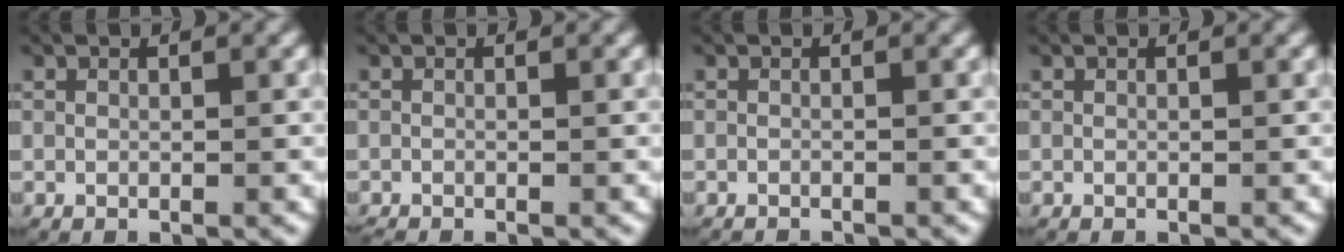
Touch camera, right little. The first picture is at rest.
{"total": 0.7, "force": [-0.7, 0.2, 0.1], "torque": [-0.009, -0.010, -0.008]}
{"total": 0.9, "force": [-0.9, 0.0, 0.0], "torque": [-0.007, -0.008, -0.012]}
{"total": 0.0}